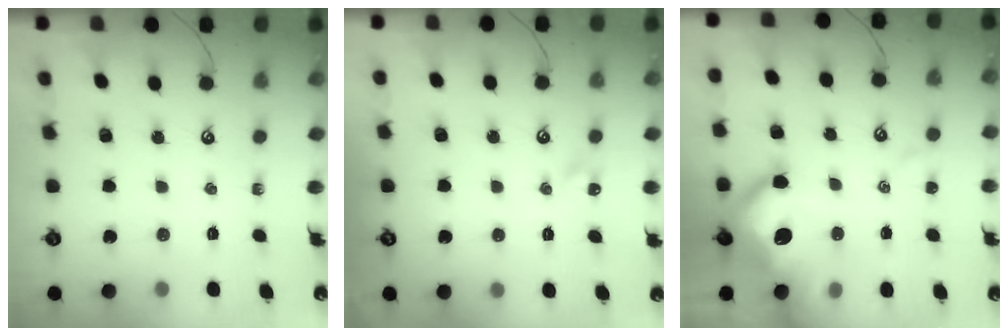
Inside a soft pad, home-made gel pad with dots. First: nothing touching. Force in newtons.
{"total": 5.4, "press": 5.4, "slide": 0.5}
{"total": 12.3, "press": 12.2, "slide": 1.6}